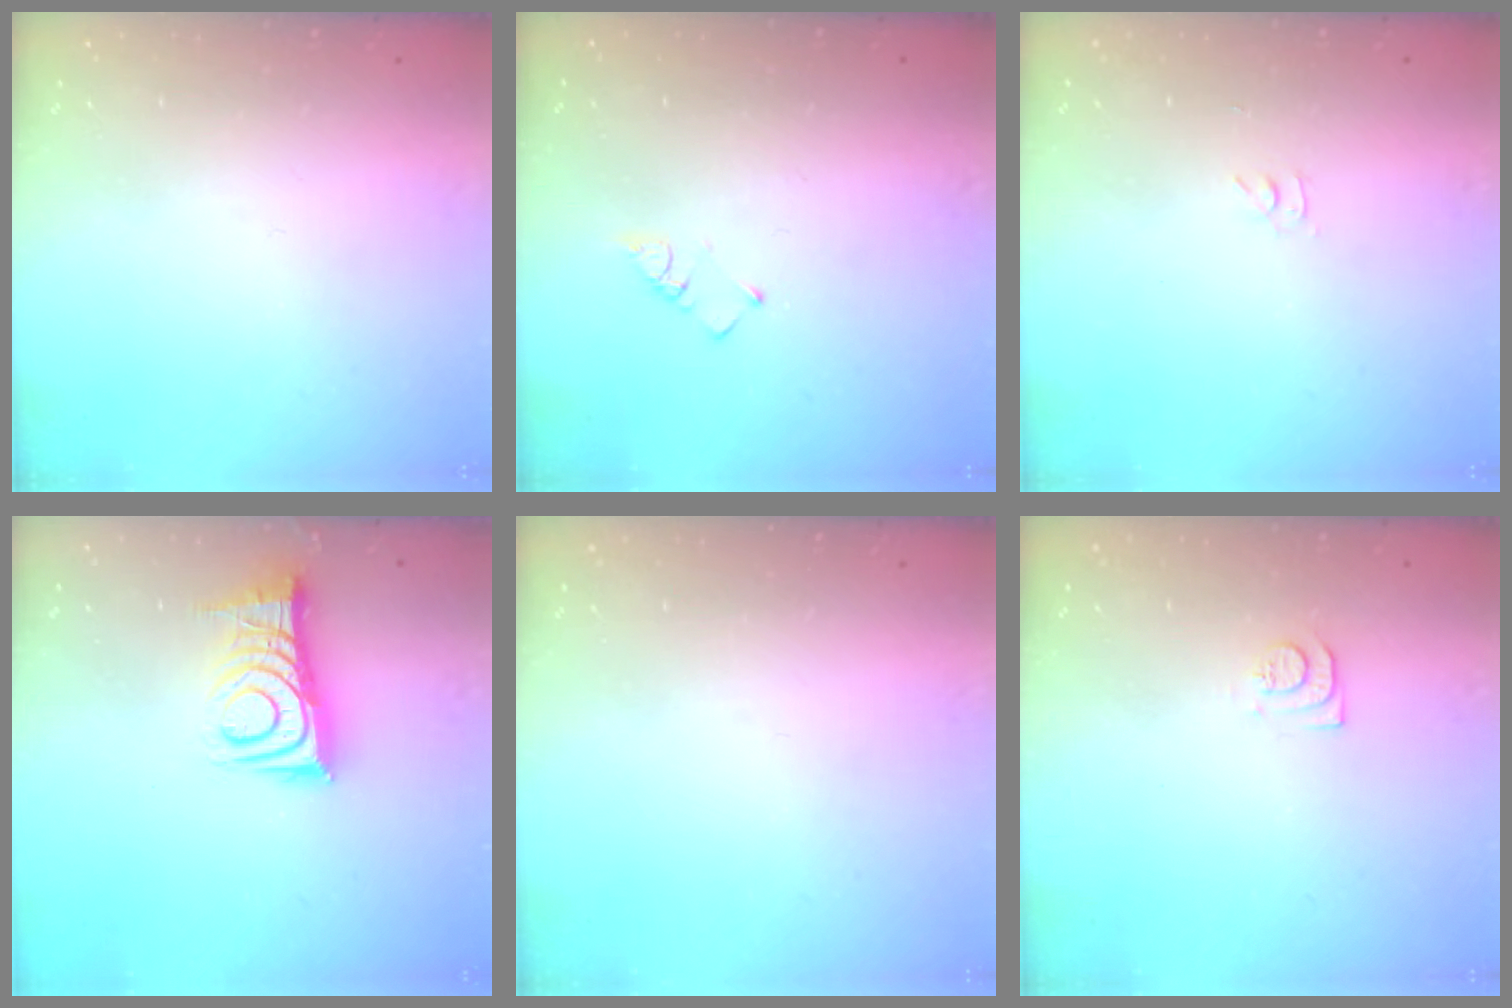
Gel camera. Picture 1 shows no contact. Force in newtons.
{"total": 1.9, "press": 1.9, "slide": 0.3}
{"total": 2.8, "press": 2.8, "slide": 0.4}
{"total": 12.2, "press": 12.1, "slide": 0.9}
{"total": 0.0}
{"total": 8.2, "press": 8.2, "slide": 0.9}